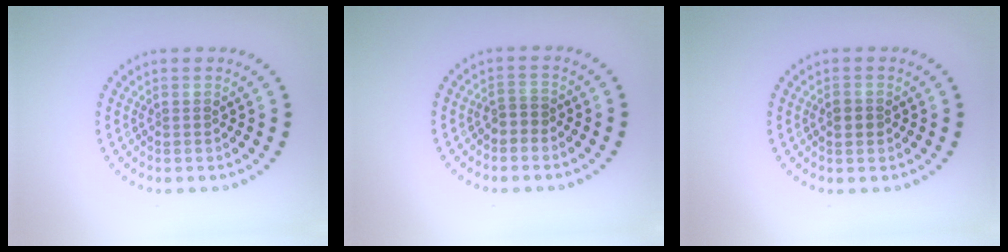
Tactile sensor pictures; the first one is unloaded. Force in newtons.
{"total": 1.3, "press": 1.1, "slide": 0.6}
{"total": 1.3, "press": 1.3, "slide": 0.1}